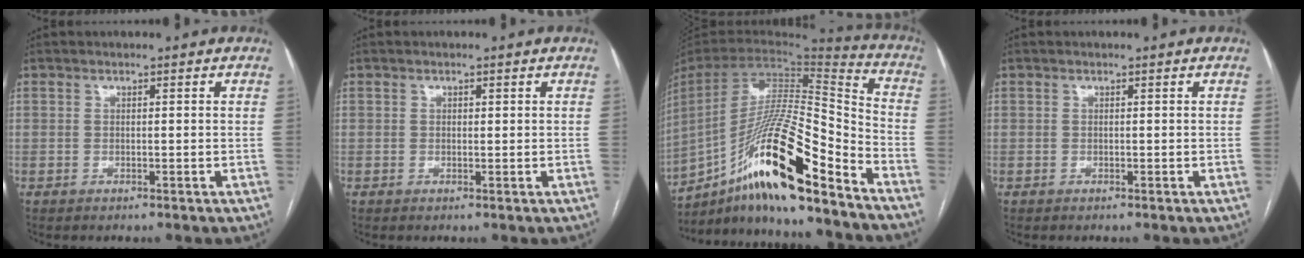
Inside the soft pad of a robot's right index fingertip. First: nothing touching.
{"total": 0.6, "force": [0.3, 0.3, 0.4], "torque": [-0.007, 0.000, 0.003]}
{"total": 23.5, "force": [-15.2, 2.4, 17.8], "torque": [-0.324, -0.007, -0.270]}
{"total": 0.0}